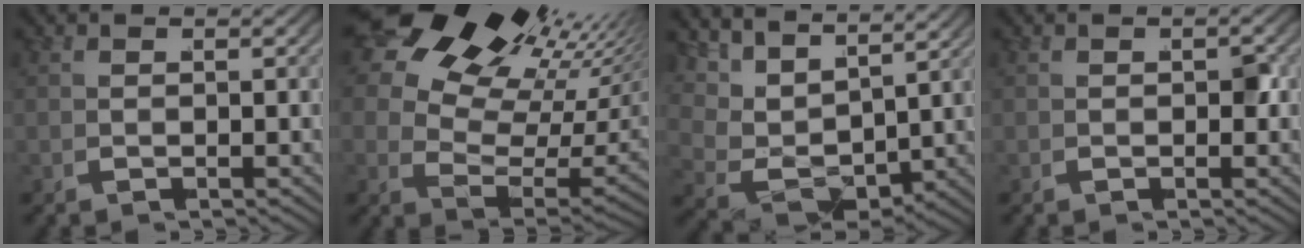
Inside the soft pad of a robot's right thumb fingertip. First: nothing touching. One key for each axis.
{"total": 15.9, "fx": 6.1, "fy": 9.0, "fz": 11.6, "tx": -0.177, "ty": 0.011, "tz": 0.086}
{"total": 7.4, "fx": 1.6, "fy": 4.6, "fz": 5.6, "tx": -0.125, "ty": -0.016, "tz": 0.028}
{"total": 0.7, "fx": -0.2, "fy": 0.5, "fz": 0.4, "tx": -0.004, "ty": 0.004, "tz": -0.003}